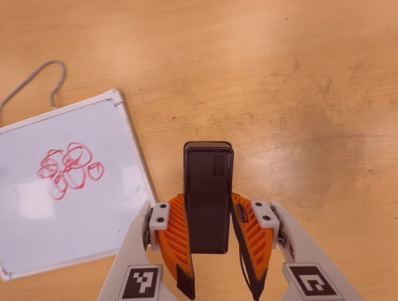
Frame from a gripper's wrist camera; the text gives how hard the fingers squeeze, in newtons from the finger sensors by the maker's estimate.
{"total": 4.4, "left": 2.9, "right": 5.9}